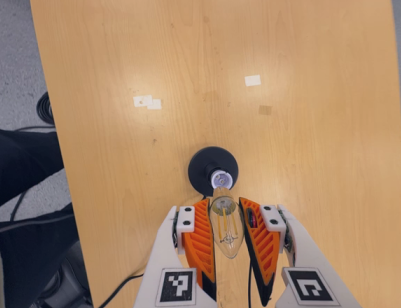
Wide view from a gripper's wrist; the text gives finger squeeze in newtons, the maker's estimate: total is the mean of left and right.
{"total": 17.0, "left": 18.0, "right": 16.1}